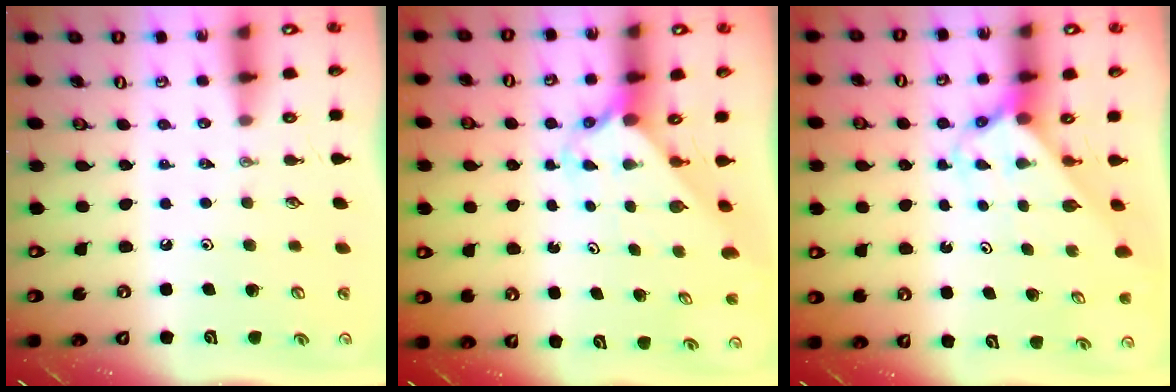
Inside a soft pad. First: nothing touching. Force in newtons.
{"total": 2.0, "press": 2.0, "slide": 0.2}
{"total": 2.2, "press": 2.2, "slide": 0.1}